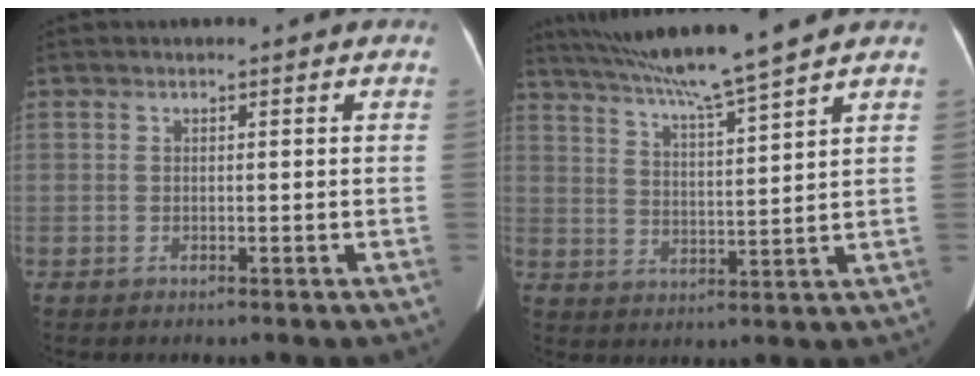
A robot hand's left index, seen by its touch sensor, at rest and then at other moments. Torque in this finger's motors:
{"motor_torque": [0.72, -0.89, 0.09, 0.10]}